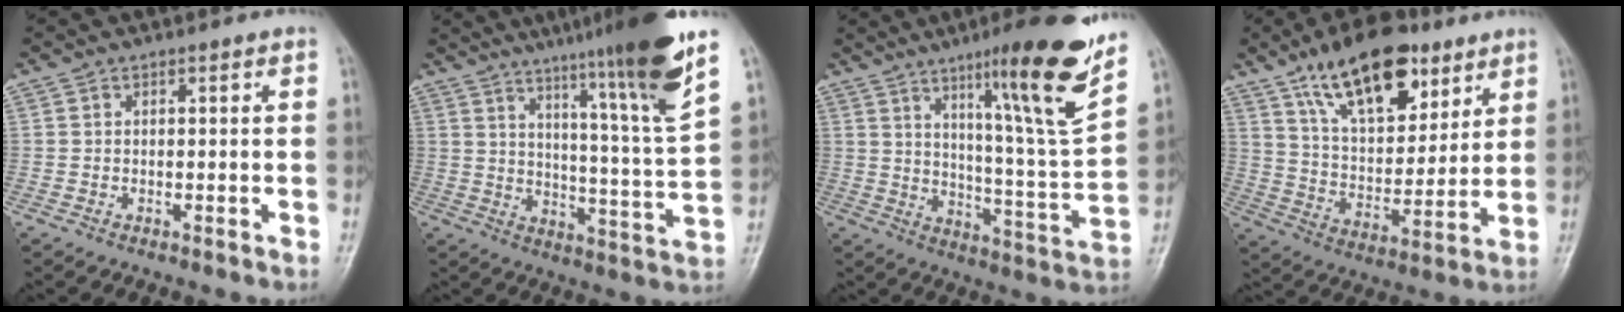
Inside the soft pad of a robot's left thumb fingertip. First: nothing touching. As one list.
[{"total": 19.1, "force": [13.0, -0.2, 14.0], "torque": [-0.194, -0.072, 0.186]}, {"total": 19.7, "force": [12.0, 1.2, 15.6], "torque": [-0.204, -0.068, 0.183]}, {"total": 19.5, "force": [11.8, 9.2, 12.5], "torque": [-0.161, -0.050, 0.206]}]